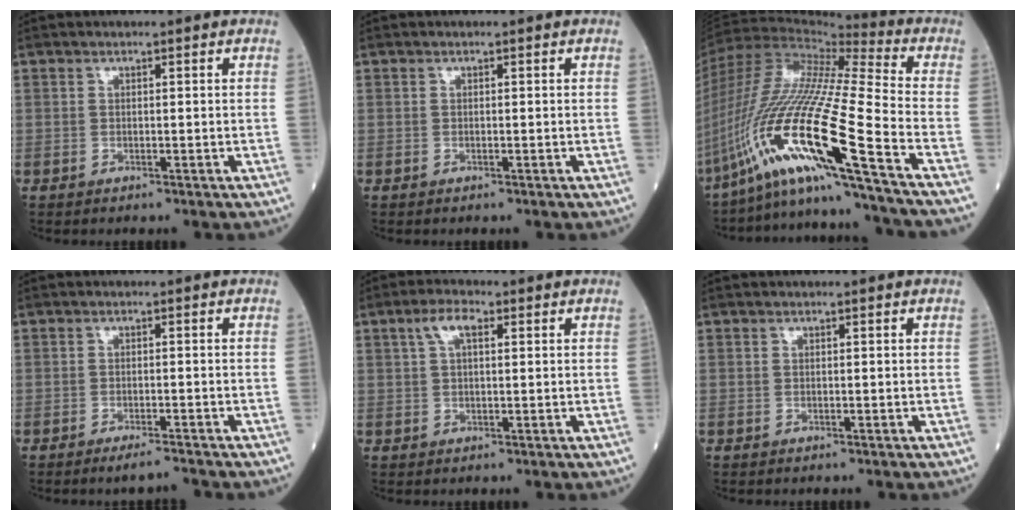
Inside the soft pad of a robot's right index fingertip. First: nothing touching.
{"total": 0.0}
{"total": 24.4, "force": [-12.9, -1.0, 20.8], "torque": [-0.434, -0.042, -0.243]}
{"total": 2.7, "force": [-2.4, -0.2, 1.2], "torque": [-0.022, -0.006, -0.040]}
{"total": 3.9, "force": [1.6, 1.4, 3.2], "torque": [-0.069, 0.015, 0.031]}
{"total": 0.0}